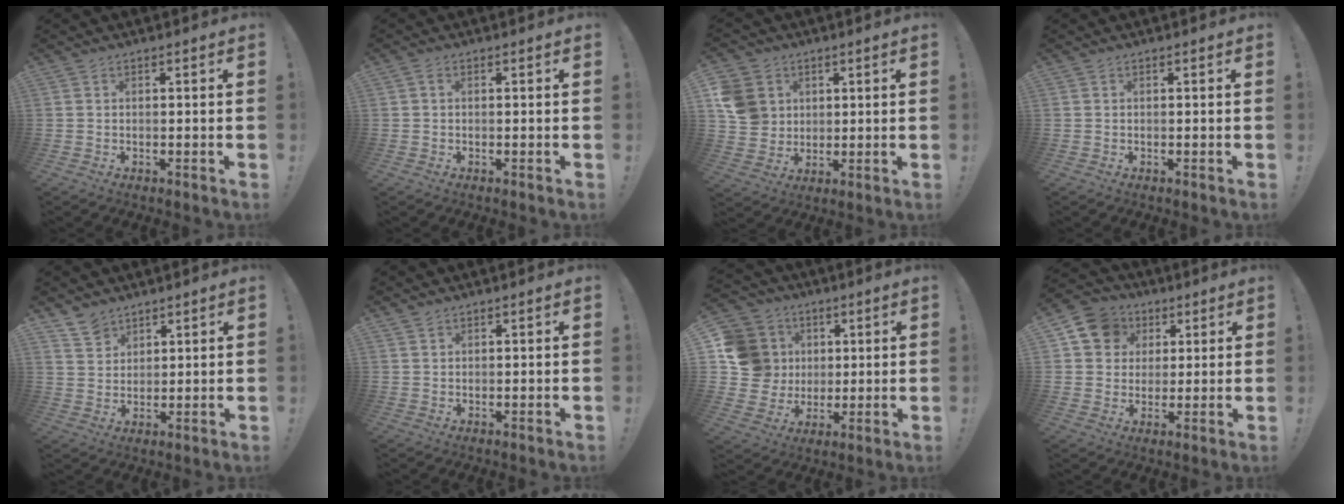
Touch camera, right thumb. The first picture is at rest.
{"total": 0.9, "force": [-0.1, 0.6, 0.6], "torque": [-0.016, 0.005, -0.001]}
{"total": 10.3, "force": [3.3, 9.1, 3.6], "torque": [-0.066, -0.010, 0.069]}
{"total": 0.0}
{"total": 6.6, "force": [5.2, 4.0, 1.1], "torque": [-0.020, -0.035, 0.100]}
{"total": 1.1, "force": [0.9, 0.6, 0.2], "torque": [0.000, -0.003, 0.017]}
{"total": 15.5, "force": [3.0, 14.0, 6.1], "torque": [-0.109, 0.002, 0.081]}
{"total": 11.3, "force": [4.3, 9.7, 4.0], "torque": [-0.055, -0.015, 0.087]}